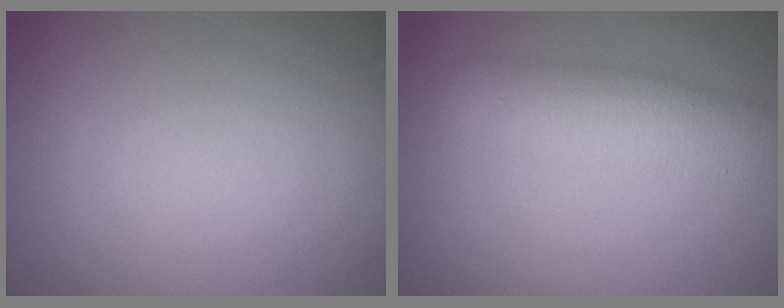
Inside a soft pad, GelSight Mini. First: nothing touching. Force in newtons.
{"total": 3.7, "press": 3.7, "slide": 0.2}